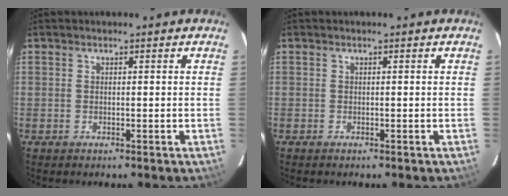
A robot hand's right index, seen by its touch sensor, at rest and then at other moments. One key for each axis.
{"total": 0.6, "fx": -0.4, "fy": 0.5, "fz": -0.1, "tx": -0.001, "ty": 0.001, "tz": -0.008}